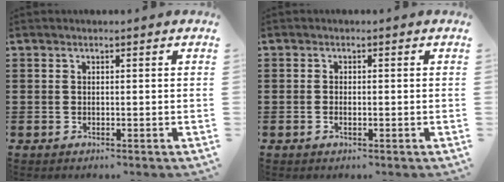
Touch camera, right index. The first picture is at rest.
{"total": 0.8, "force": [-0.3, 0.3, 0.7], "torque": [-0.013, -0.003, -0.004]}